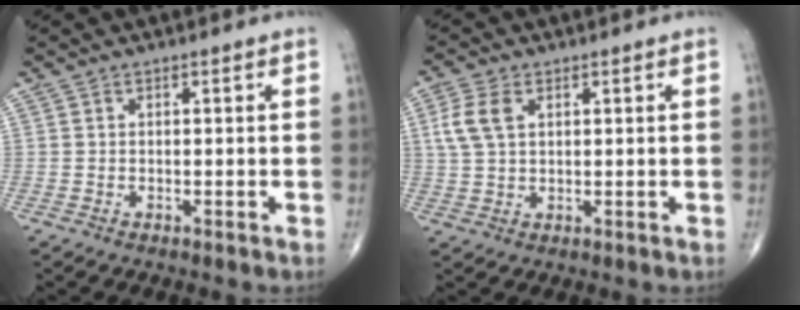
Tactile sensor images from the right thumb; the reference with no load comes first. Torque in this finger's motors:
{"motor_torque": [-0.34, 0.37, 0.02, -0.01, 0.05]}